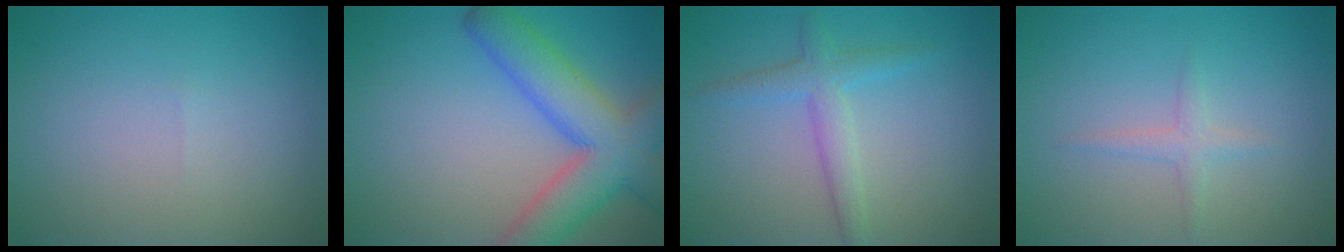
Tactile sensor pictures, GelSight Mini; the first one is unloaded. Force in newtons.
{"total": 8.1, "press": 8.1, "slide": 0.5}
{"total": 2.7, "press": 2.7, "slide": 0.2}
{"total": 1.4, "press": 1.4, "slide": 0.0}